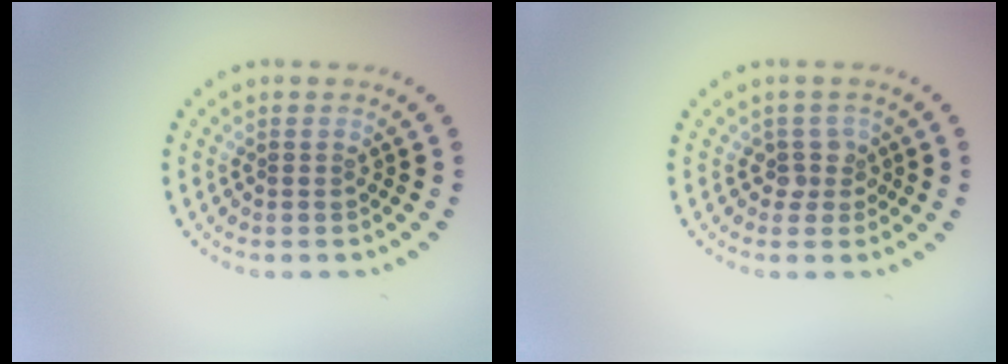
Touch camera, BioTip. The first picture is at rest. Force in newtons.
{"total": 1.7, "press": 1.3, "slide": 1.1}